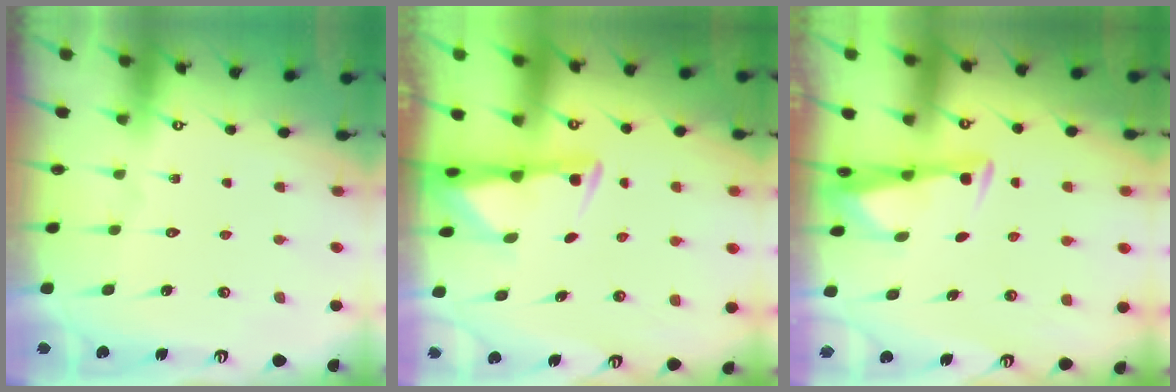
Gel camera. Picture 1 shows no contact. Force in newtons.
{"total": 2.8, "press": 2.8, "slide": 0.6}
{"total": 3.3, "press": 3.3, "slide": 0.4}